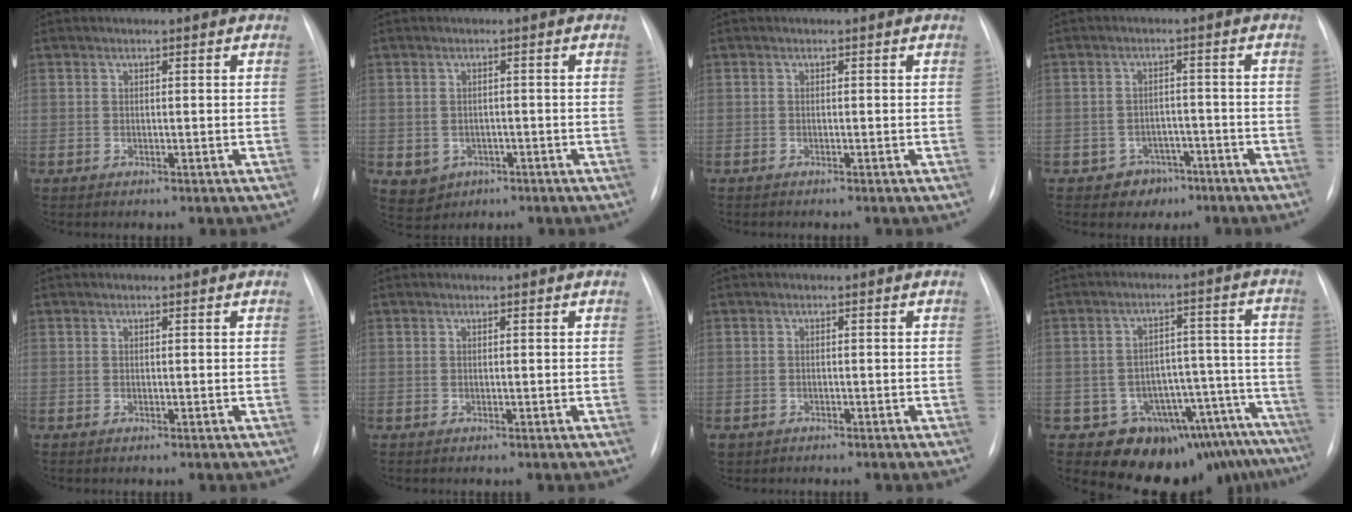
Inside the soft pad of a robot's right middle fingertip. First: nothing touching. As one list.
[{"total": 4.1, "force": [-1.5, 3.6, 1.1], "torque": [-0.017, 0.004, -0.009]}, {"total": 0.9, "force": [-0.8, 0.1, 0.4], "torque": [-0.008, -0.004, -0.010]}, {"total": 4.2, "force": [-2.4, 3.4, 0.3], "torque": [0.007, 0.016, -0.026]}, {"total": 0.0}, {"total": 0.0}, {"total": 2.5, "force": [-1.9, 1.5, 0.6], "torque": [-0.010, -0.002, -0.027]}, {"total": 15.0, "force": [-13.1, 6.8, 2.5], "torque": [0.009, 0.078, -0.159]}]